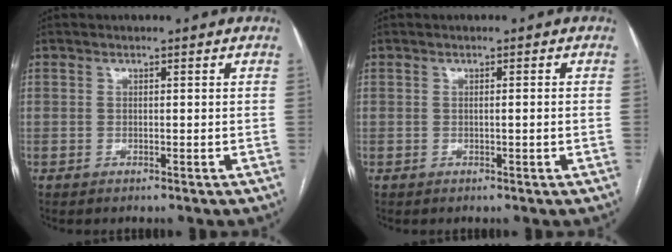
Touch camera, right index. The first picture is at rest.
{"total": 1.0, "force": [-0.1, -0.2, 1.0], "torque": [-0.014, 0.000, 0.000]}